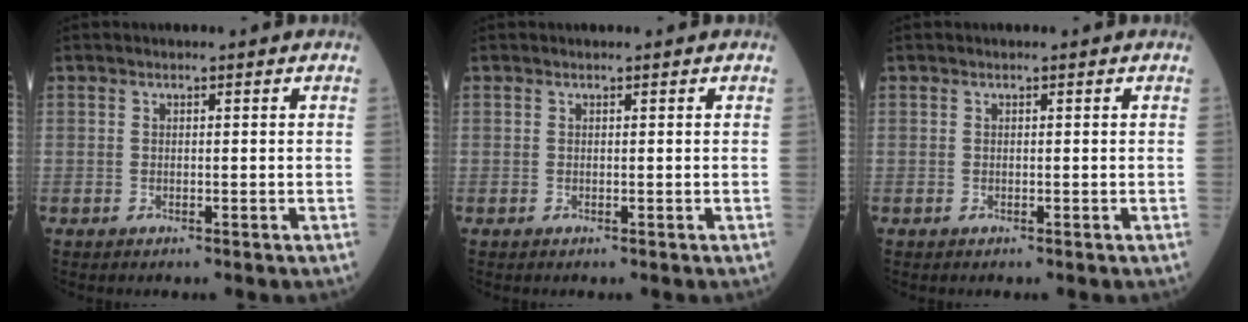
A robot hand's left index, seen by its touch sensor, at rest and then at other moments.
{"total": 0.0}
{"total": 0.0}